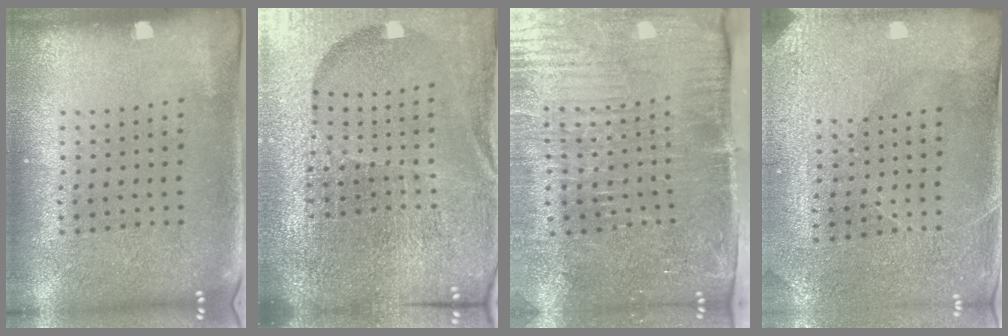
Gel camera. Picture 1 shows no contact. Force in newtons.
{"total": 6.8, "press": 5.8, "slide": 3.4}
{"total": 5.4, "press": 4.6, "slide": 2.8}
{"total": 2.9, "press": 2.8, "slide": 0.7}